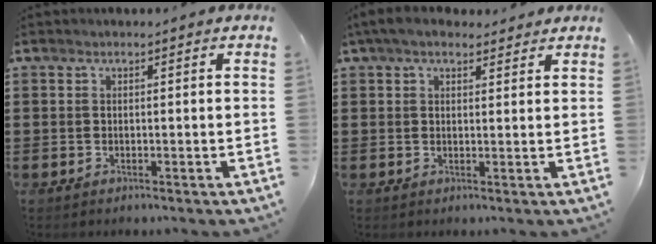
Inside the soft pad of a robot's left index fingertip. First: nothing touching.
{"total": 4.0, "force": [3.0, 1.6, 2.1], "torque": [-0.048, 0.005, 0.056]}